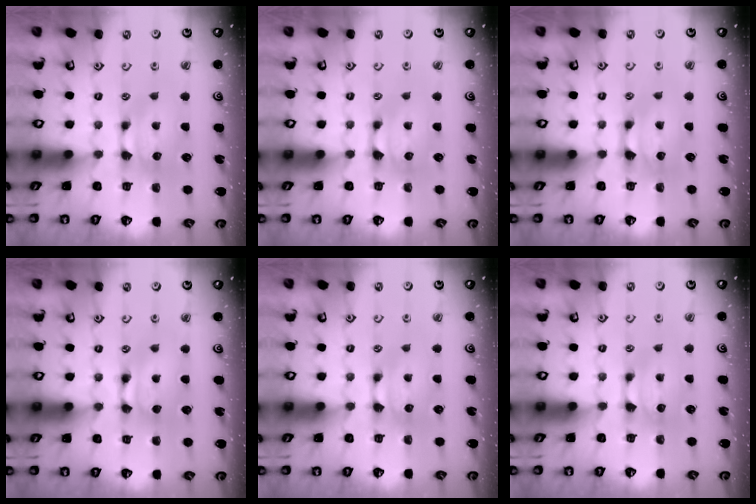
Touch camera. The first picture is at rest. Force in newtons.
{"total": 0.7, "press": 0.1, "slide": 0.7}
{"total": 0.8, "press": 0.2, "slide": 0.7}
{"total": 1.5, "press": 1.5, "slide": 0.1}
{"total": 0.0}
{"total": 0.5, "press": 0.2, "slide": 0.5}